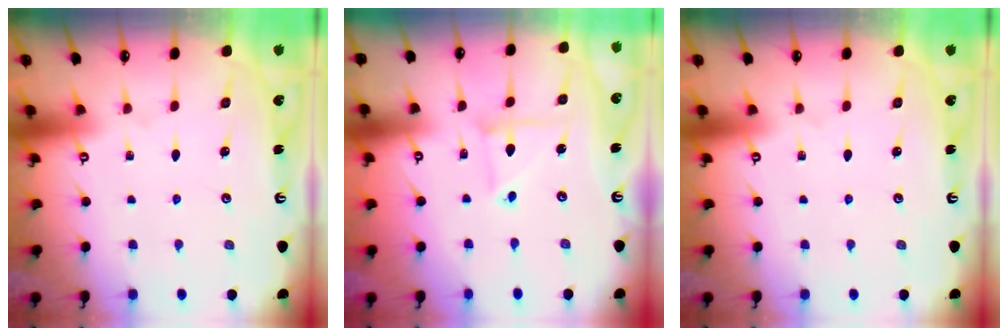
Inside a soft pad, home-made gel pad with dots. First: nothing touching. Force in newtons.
{"total": 4.6, "press": 4.6, "slide": 0.5}
{"total": 0.0}